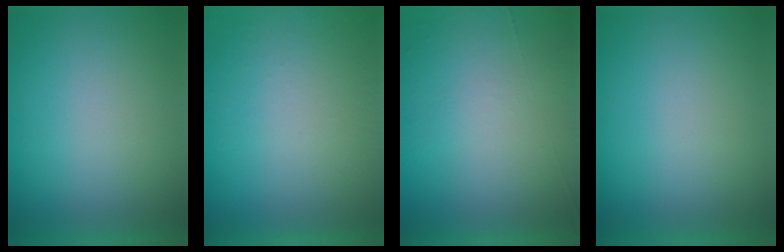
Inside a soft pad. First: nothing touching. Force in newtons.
{"total": 1.2}
{"total": 6.8}
{"total": 0.0}